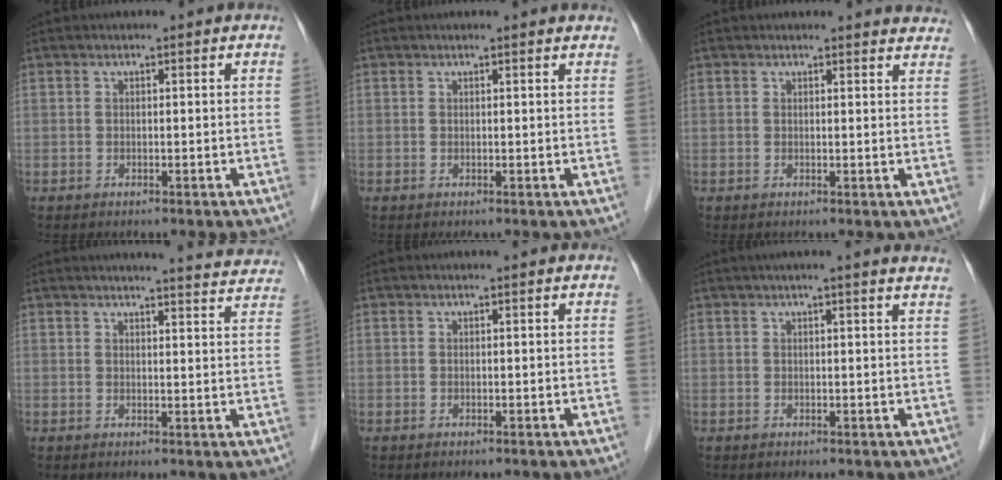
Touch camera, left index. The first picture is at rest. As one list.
[{"total": 2.1, "force": [2.0, 0.1, 0.7], "torque": [-0.015, 0.008, 0.015]}, {"total": 5.4, "force": [5.3, 0.9, 0.4], "torque": [0.011, -0.016, 0.029]}, {"total": 12.7, "force": [12.3, 0.7, 2.8], "torque": [-0.017, -0.039, 0.119]}, {"total": 0.6, "force": [0.6, 0.0, 0.2], "torque": [-0.006, 0.003, 0.007]}, {"total": 7.6, "force": [6.5, -0.4, 3.9], "torque": [-0.047, 0.014, 0.058]}]